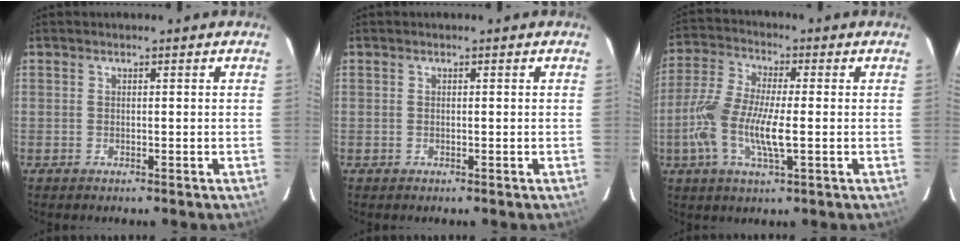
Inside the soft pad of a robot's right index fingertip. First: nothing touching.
{"total": 0.0}
{"total": 11.8, "force": [-2.4, 3.3, 11.0], "torque": [-0.239, -0.002, -0.053]}